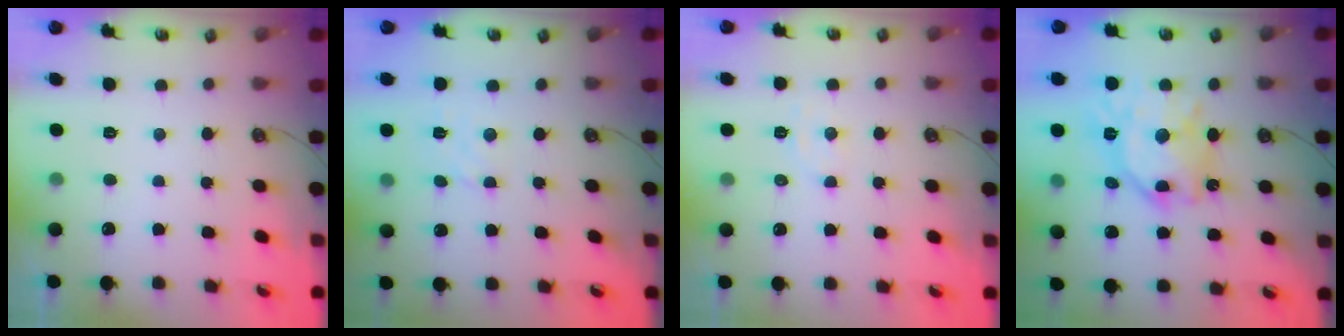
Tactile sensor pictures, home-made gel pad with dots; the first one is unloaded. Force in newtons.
{"total": 2.2, "press": 2.2, "slide": 0.6}
{"total": 3.5, "press": 3.4, "slide": 0.9}
{"total": 17.7, "press": 17.6, "slide": 1.7}